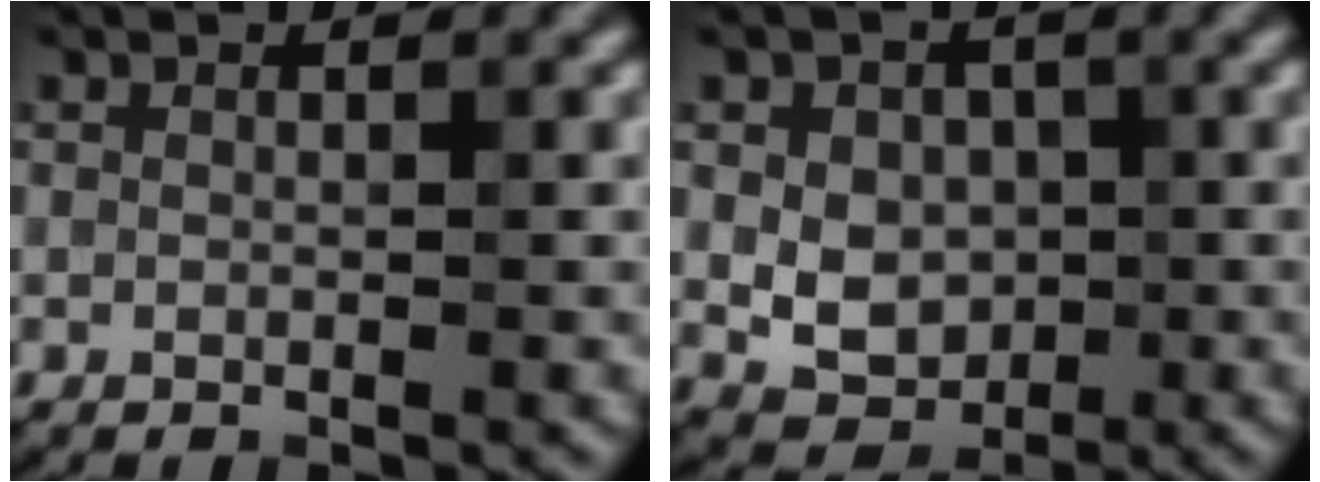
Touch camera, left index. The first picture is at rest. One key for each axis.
{"total": 5.4, "fx": 0.3, "fy": 4.2, "fz": 3.3, "tx": -0.042, "ty": 0.014, "tz": -0.004}